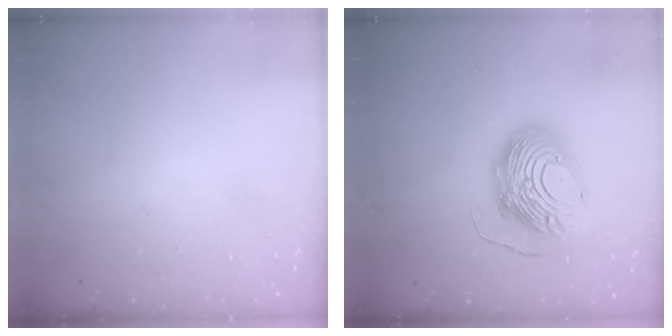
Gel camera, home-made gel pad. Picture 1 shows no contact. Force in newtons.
{"total": 15.5, "press": 15.4, "slide": 1.7}